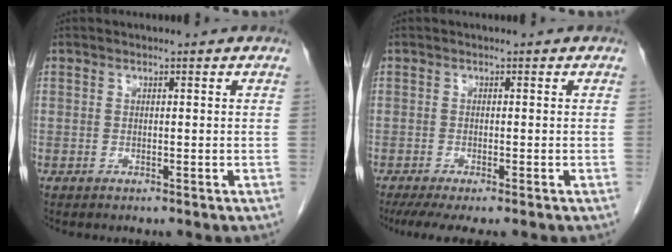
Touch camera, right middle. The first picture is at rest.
{"total": 6.1, "force": [-4.7, 0.7, 3.8], "torque": [-0.053, -0.015, -0.075]}